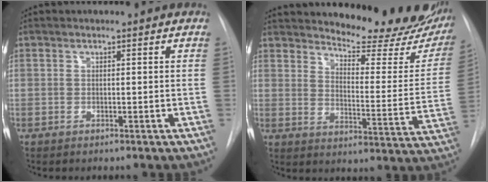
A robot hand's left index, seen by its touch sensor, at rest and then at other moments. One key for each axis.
{"total": 22.0, "fx": 19.9, "fy": 5.4, "fz": 7.6, "tx": -0.093, "ty": -0.083, "tz": 0.237}